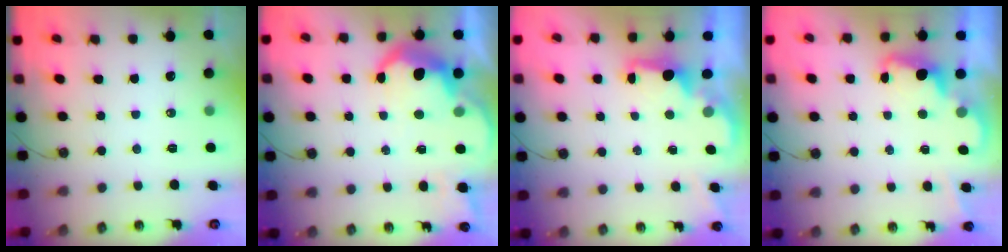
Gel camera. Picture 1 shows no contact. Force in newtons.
{"total": 11.3, "press": 11.3, "slide": 0.9}
{"total": 1.6, "press": 1.5, "slide": 0.6}
{"total": 2.4, "press": 2.4, "slide": 0.5}